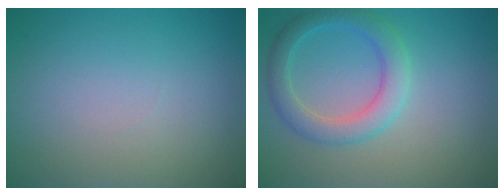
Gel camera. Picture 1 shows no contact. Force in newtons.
{"total": 3.7, "press": 3.6, "slide": 0.3}